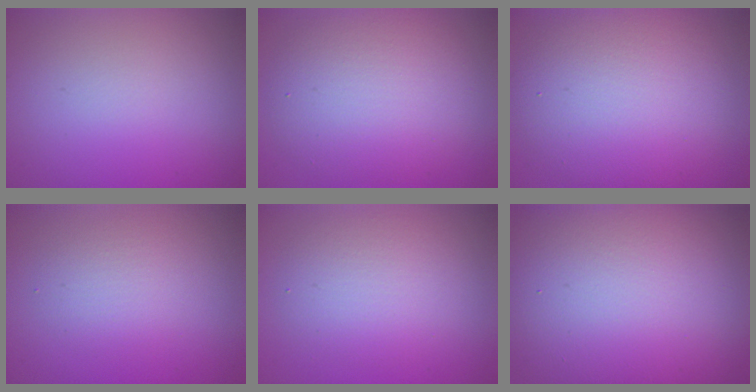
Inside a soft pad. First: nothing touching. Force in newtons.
{"total": 6.9, "press": 6.9, "slide": 0.5}
{"total": 9.4, "press": 9.4, "slide": 0.2}
{"total": 2.4, "press": 2.4, "slide": 0.1}
{"total": 3.9, "press": 3.9, "slide": 0.0}
{"total": 17.6, "press": 17.6, "slide": 1.0}